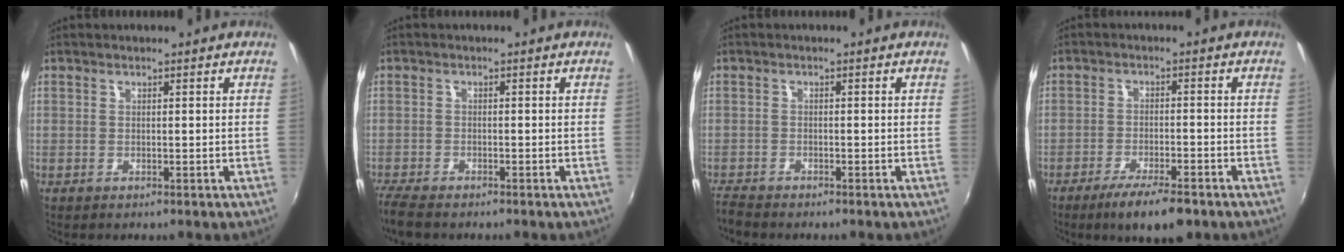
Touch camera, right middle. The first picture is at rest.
{"total": 4.8, "force": [-4.2, 1.0, 2.1], "torque": [-0.058, -0.021, -0.080]}
{"total": 3.2, "force": [-3.1, 0.4, 0.7], "torque": [-0.026, -0.016, -0.062]}
{"total": 8.4, "force": [-6.1, 1.7, 5.5], "torque": [-0.115, -0.016, -0.099]}